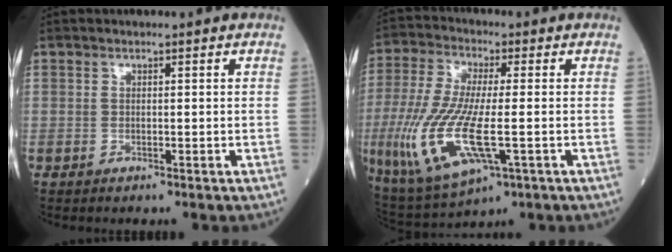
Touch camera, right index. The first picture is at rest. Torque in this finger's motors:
{"motor_torque": [0.63, -0.67, 0.34, 0.20]}